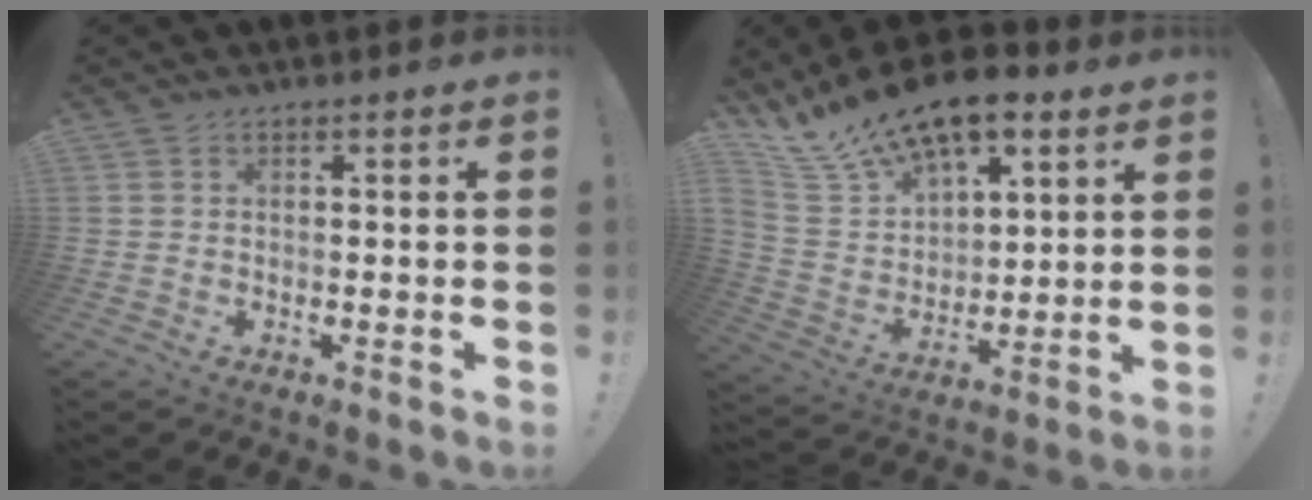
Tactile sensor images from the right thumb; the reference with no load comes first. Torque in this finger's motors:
{"motor_torque": [1.19, 3.41, 0.99, 0.87, 0.52]}